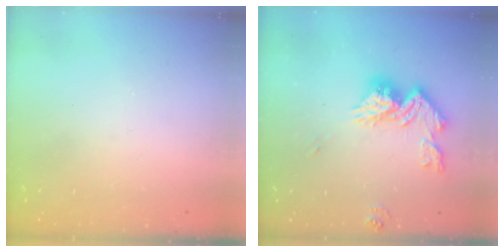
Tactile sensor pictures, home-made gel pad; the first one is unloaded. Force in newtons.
{"total": 14.3, "press": 14.2, "slide": 1.5}